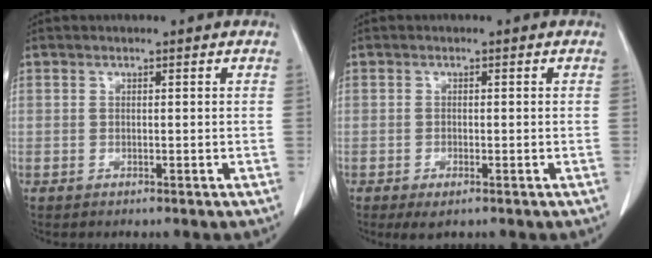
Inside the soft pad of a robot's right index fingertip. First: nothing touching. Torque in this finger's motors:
{"motor_torque": [0.05, -0.01, 0.07, 0.02]}